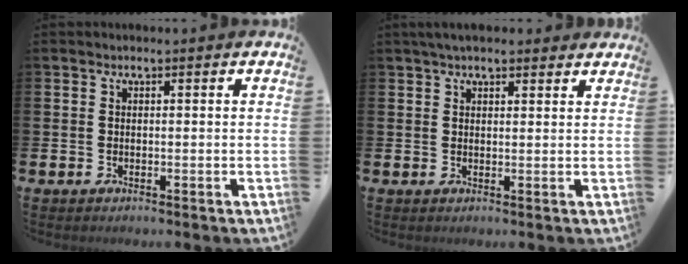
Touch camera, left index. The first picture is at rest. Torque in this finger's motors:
{"motor_torque": [0.60, -0.66, 0.79, 0.21]}